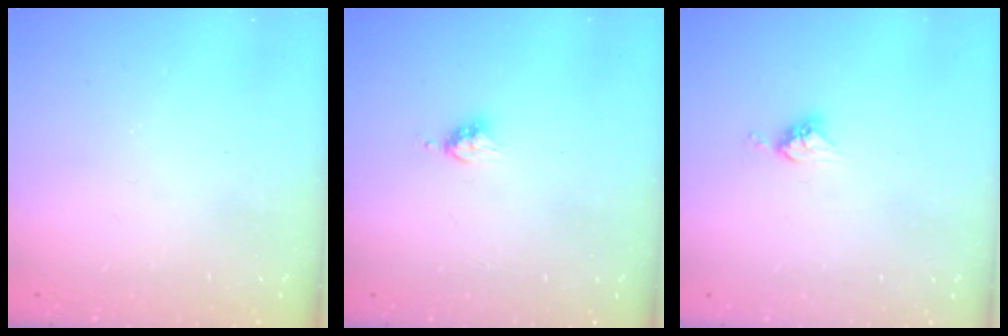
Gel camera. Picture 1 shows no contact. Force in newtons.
{"total": 4.2, "press": 4.2, "slide": 0.6}
{"total": 5.4, "press": 5.4, "slide": 0.1}